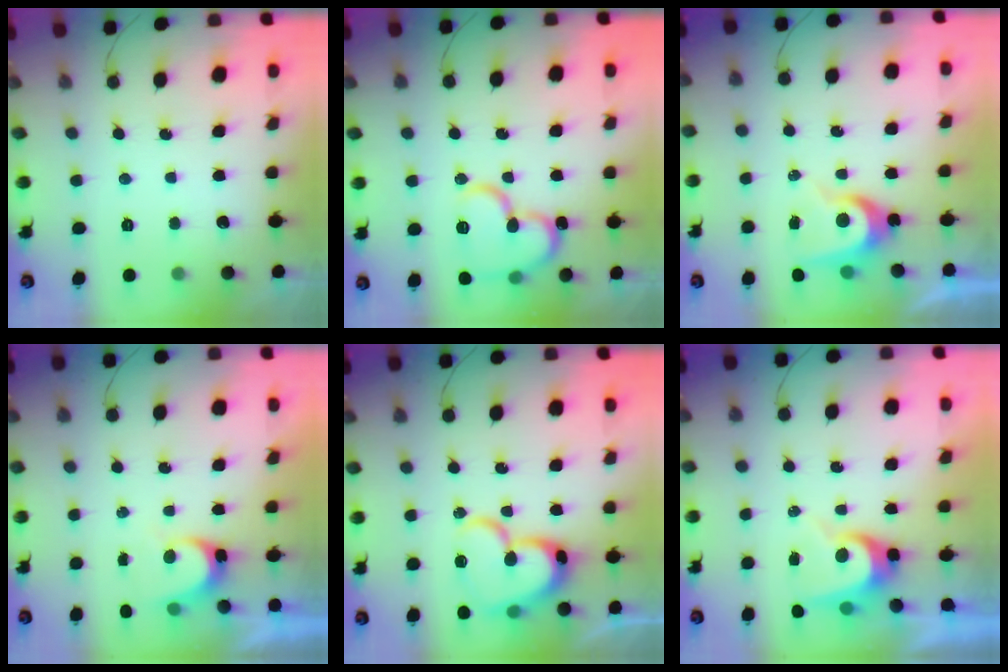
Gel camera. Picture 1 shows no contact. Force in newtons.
{"total": 16.0, "press": 15.9, "slide": 2.2}
{"total": 6.5, "press": 6.5, "slide": 0.1}
{"total": 4.5, "press": 4.5, "slide": 0.3}
{"total": 17.3, "press": 17.2, "slide": 1.5}
{"total": 6.4, "press": 6.4, "slide": 0.3}